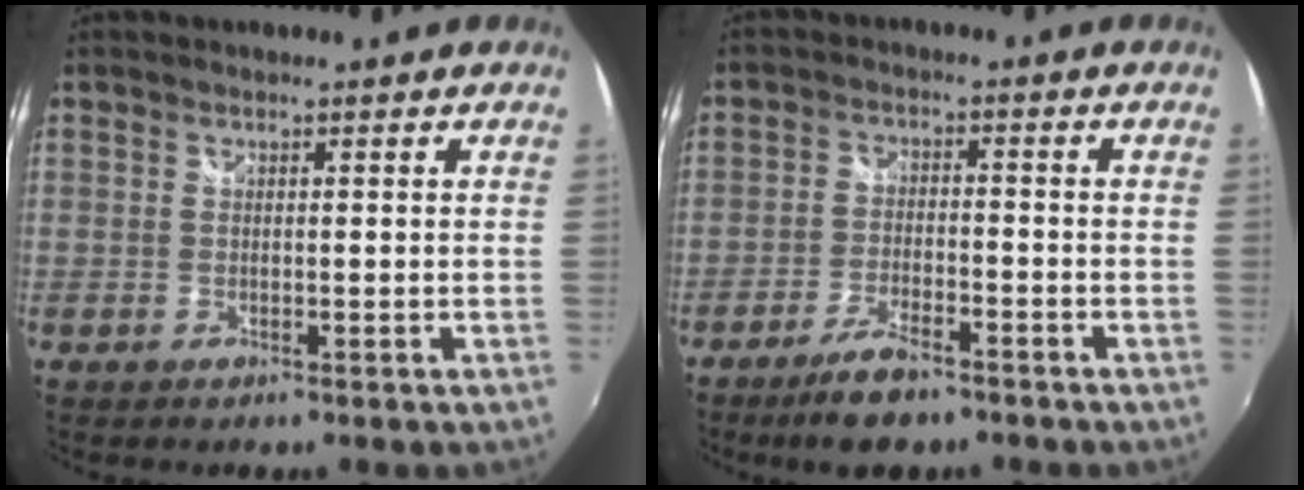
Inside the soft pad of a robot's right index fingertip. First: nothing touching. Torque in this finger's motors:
{"motor_torque": [0.47, -0.51, 0.27, 0.04]}